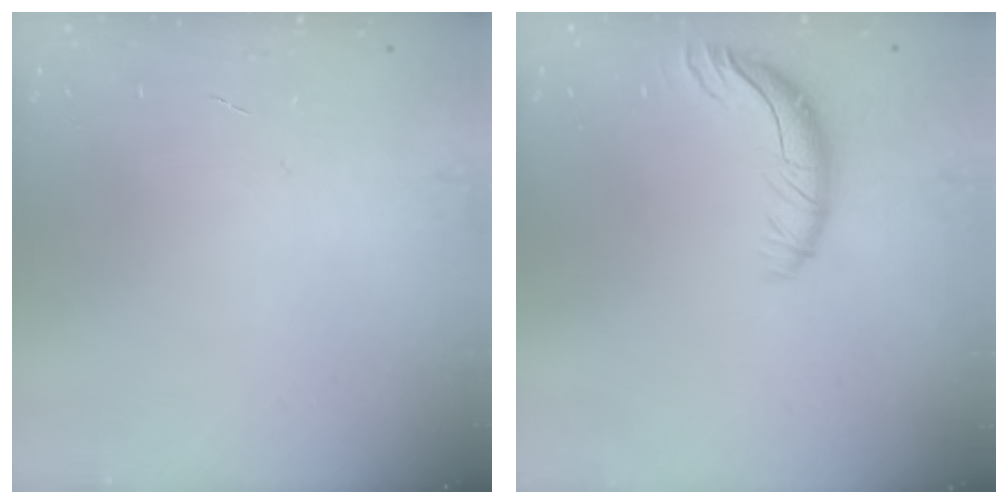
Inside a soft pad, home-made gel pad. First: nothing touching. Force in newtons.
{"total": 9.3, "press": 9.2, "slide": 1.4}